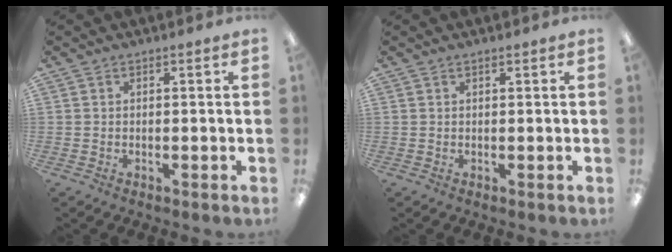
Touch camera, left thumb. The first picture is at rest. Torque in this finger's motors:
{"motor_torque": [0.07, -0.03, -0.15, 0.29, 0.03]}